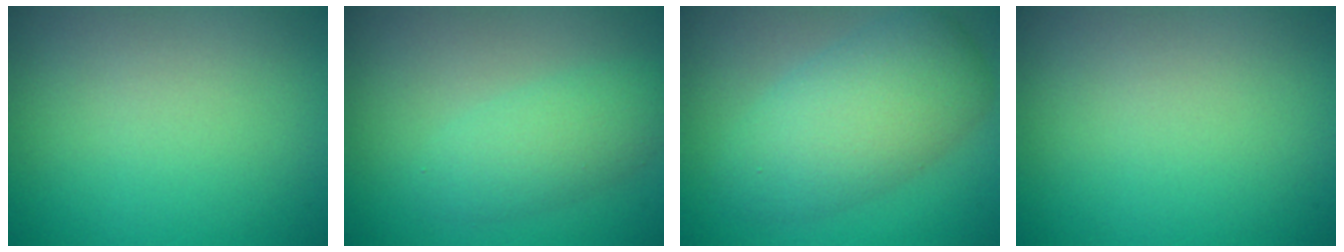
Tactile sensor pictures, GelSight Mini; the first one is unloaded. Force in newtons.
{"total": 2.9, "press": 2.8, "slide": 0.2}
{"total": 6.2, "press": 6.2, "slide": 0.2}
{"total": 0.0}